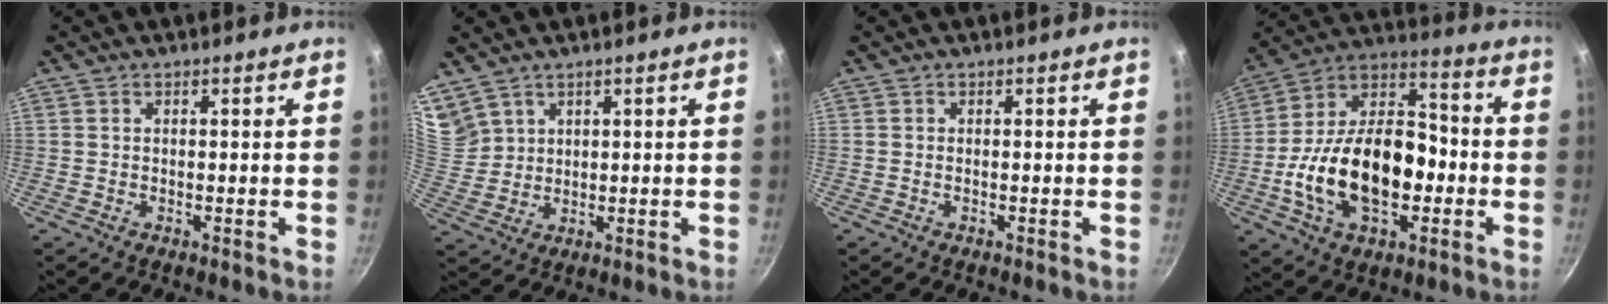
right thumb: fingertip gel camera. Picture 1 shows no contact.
{"total": 8.1, "force": [5.9, 5.1, 2.1], "torque": [-0.028, -0.009, 0.135]}
{"total": 0.0}
{"total": 23.1, "force": [-4.7, 14.2, 17.6], "torque": [-0.283, 0.050, -0.086]}